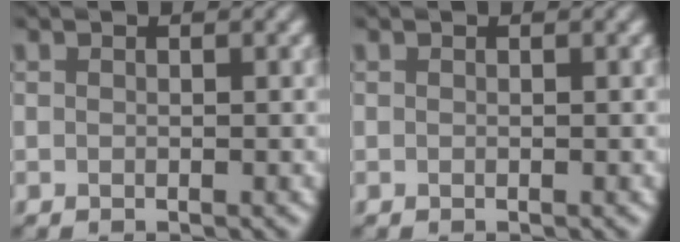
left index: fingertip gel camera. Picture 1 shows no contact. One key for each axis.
{"total": 0.0}